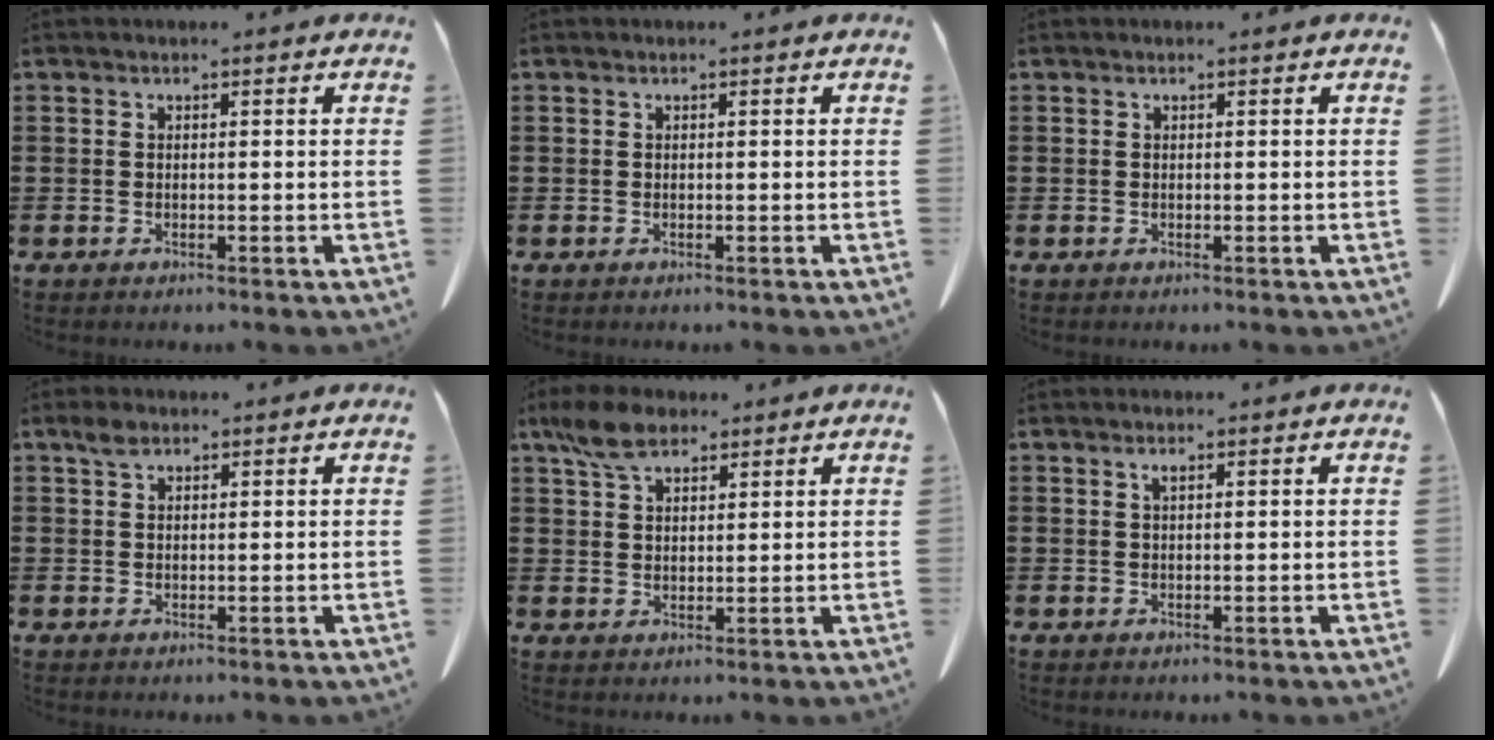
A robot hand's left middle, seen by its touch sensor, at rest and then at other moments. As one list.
[{"total": 0.0}, {"total": 0.0}, {"total": 2.1, "force": [1.4, 1.1, 1.1], "torque": [-0.027, 0.003, 0.026]}, {"total": 6.2, "force": [4.3, 2.9, 3.4], "torque": [-0.079, 0.004, 0.083]}, {"total": 0.9, "force": [0.5, 0.1, 0.8], "torque": [-0.016, 0.001, 0.009]}]